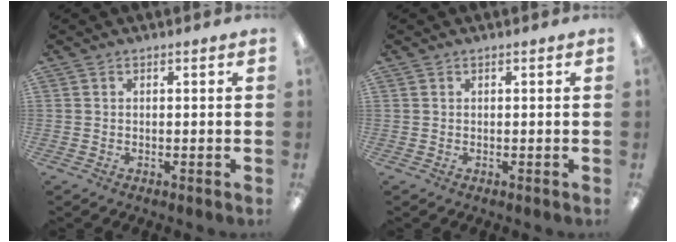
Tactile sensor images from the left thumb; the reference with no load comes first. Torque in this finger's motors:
{"motor_torque": [0.00, 0.00, -0.06, -0.05, 0.00]}